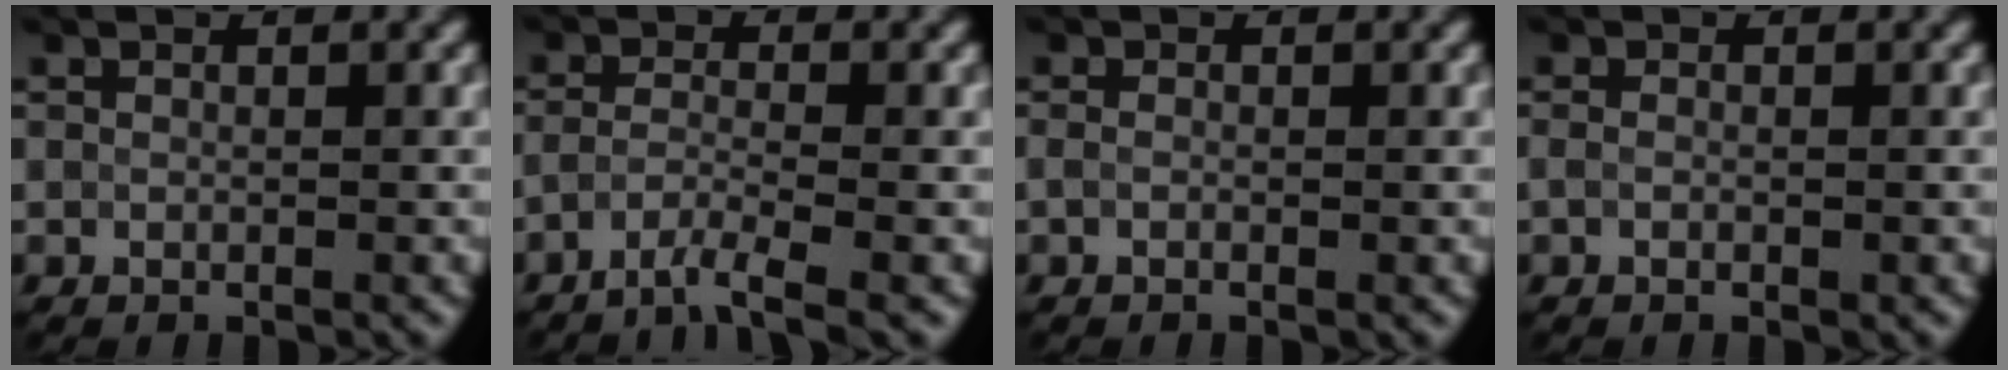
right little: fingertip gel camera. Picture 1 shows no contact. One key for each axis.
{"total": 2.7, "fx": -2.4, "fy": 0.0, "fz": 1.4, "tx": -0.021, "ty": 0.003, "tz": -0.053}
{"total": 1.0, "fx": -0.4, "fy": 0.3, "fz": 0.8, "tx": -0.006, "ty": 0.001, "tz": -0.004}
{"total": 1.2, "fx": -0.6, "fy": 0.3, "fz": 1.0, "tx": -0.006, "ty": 0.001, "tz": -0.004}